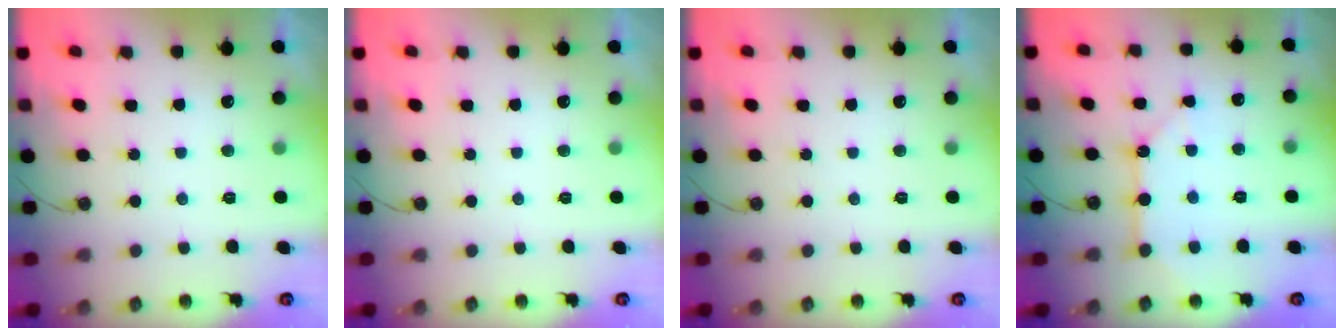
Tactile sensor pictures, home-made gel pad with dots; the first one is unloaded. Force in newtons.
{"total": 0.0}
{"total": 0.0}
{"total": 9.3, "press": 9.3, "slide": 1.0}